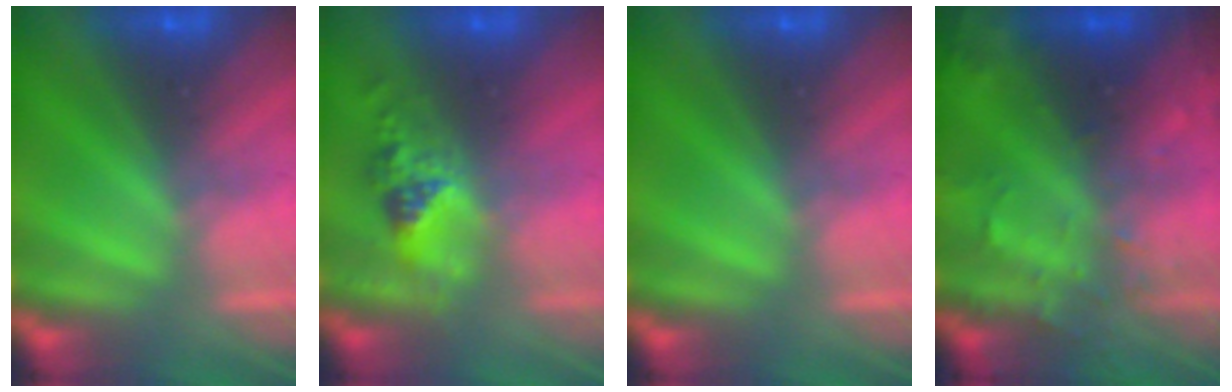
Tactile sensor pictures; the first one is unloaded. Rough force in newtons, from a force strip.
{"total": 2.5}
{"total": 0.0}
{"total": 7.0}